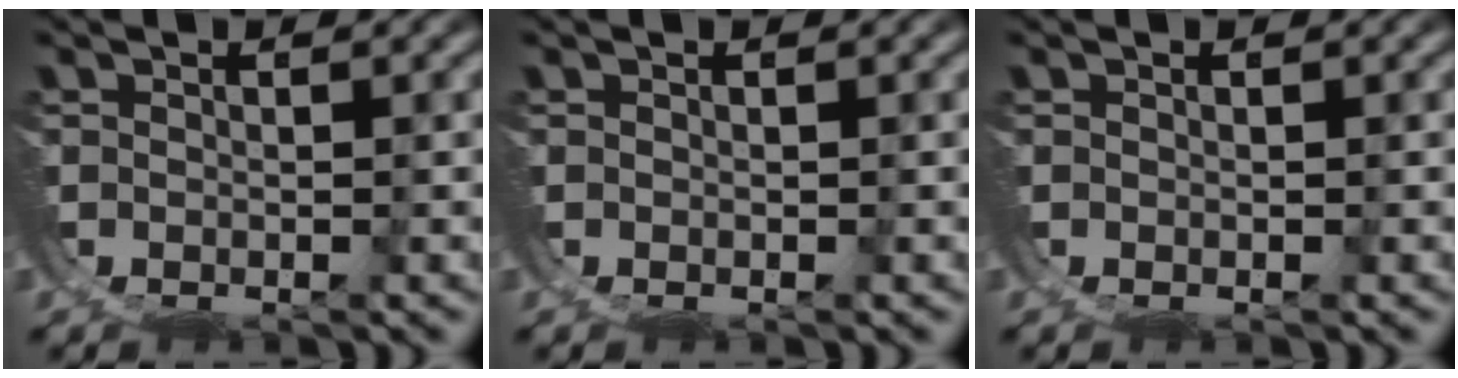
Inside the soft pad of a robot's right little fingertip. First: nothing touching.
{"total": 0.0}
{"total": 0.0}